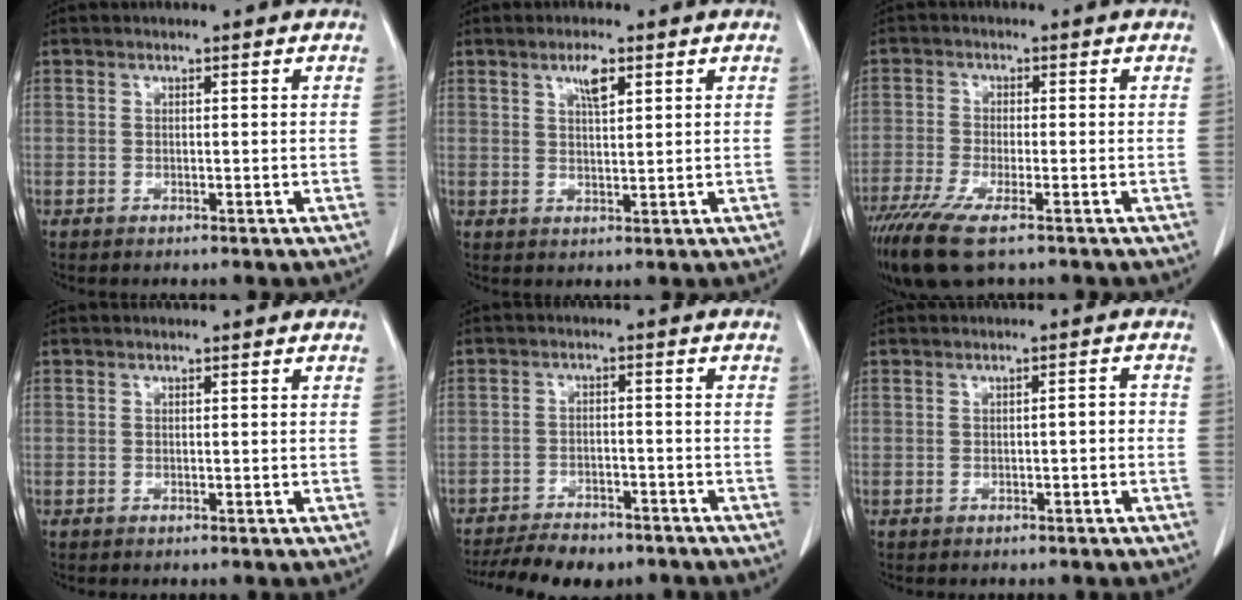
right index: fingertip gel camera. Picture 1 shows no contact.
{"total": 3.3, "force": [1.8, 0.8, 2.6], "torque": [-0.049, 0.000, 0.033]}
{"total": 9.0, "force": [-6.0, 1.6, 6.4], "torque": [-0.119, -0.023, -0.107]}
{"total": 0.0}
{"total": 12.1, "force": [-10.2, 4.1, 5.1], "torque": [-0.080, -0.003, -0.145]}
{"total": 1.4, "force": [-0.4, 0.4, 1.3], "torque": [-0.017, 0.004, -0.006]}